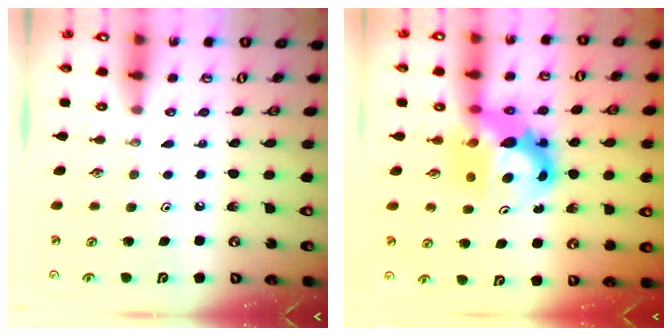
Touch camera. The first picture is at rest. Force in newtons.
{"total": 10.5, "press": 10.4, "slide": 0.8}